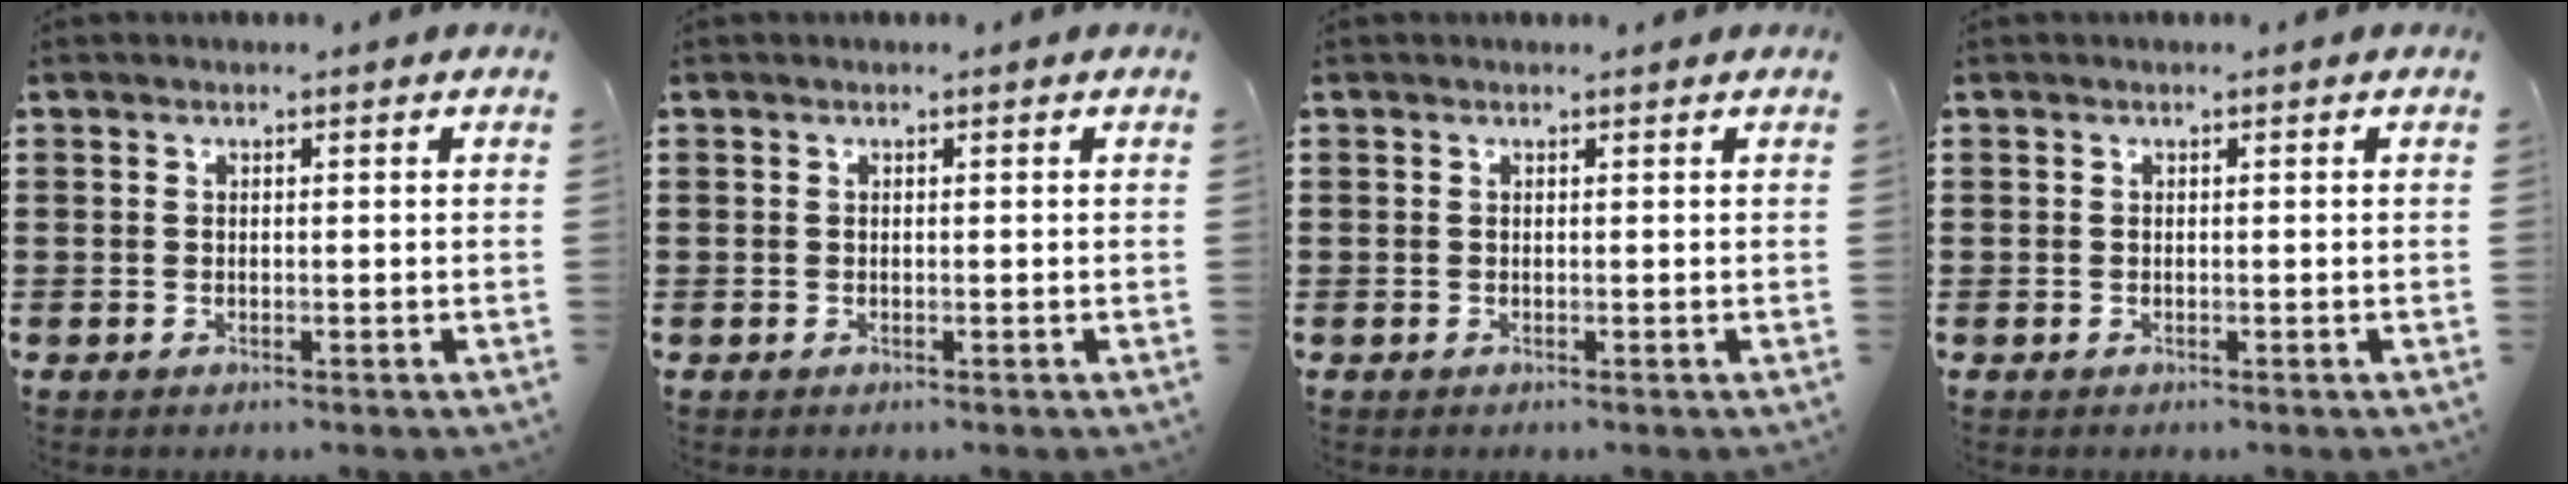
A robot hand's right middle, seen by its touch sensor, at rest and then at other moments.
{"total": 0.0}
{"total": 0.0}
{"total": 0.0}